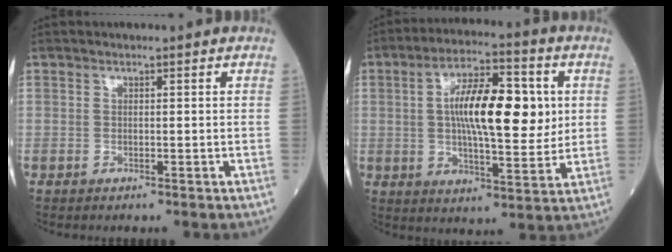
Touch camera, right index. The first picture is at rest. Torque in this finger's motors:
{"motor_torque": [1.67, 0.47, 0.40, 0.21]}